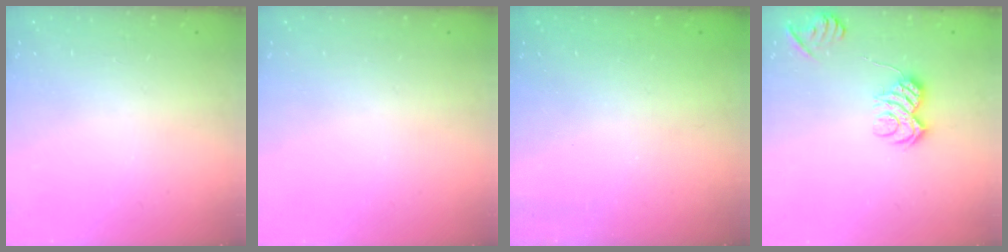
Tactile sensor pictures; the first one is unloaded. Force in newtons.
{"total": 0.0}
{"total": 2.3, "press": 2.2, "slide": 0.7}
{"total": 8.4, "press": 8.3, "slide": 1.2}